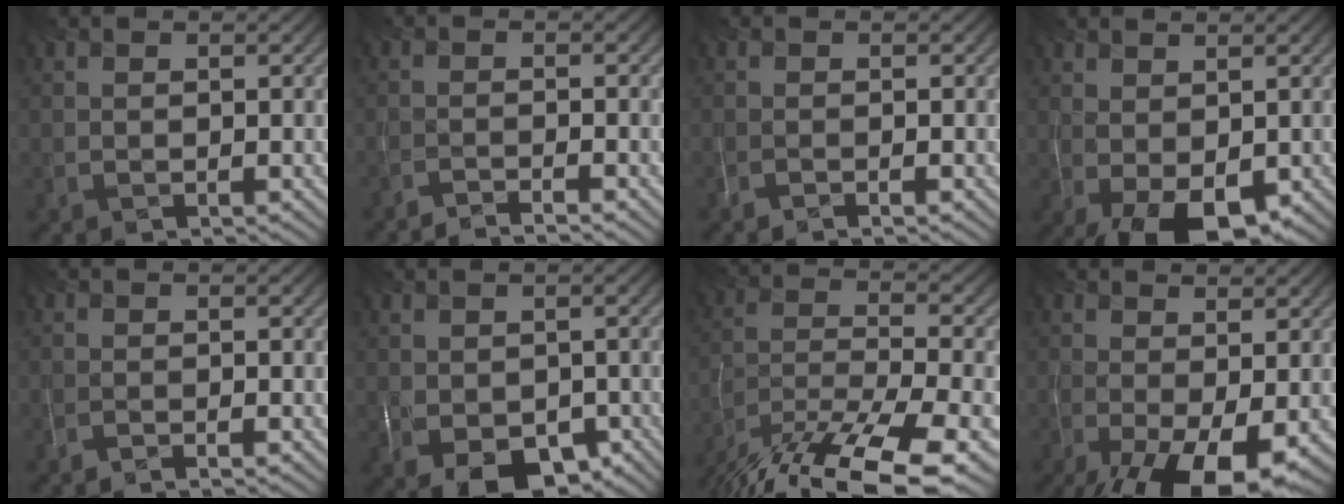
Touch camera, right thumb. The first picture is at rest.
{"total": 2.8, "force": [-2.8, -0.4, 0.0], "torque": [0.016, -0.012, -0.064]}
{"total": 0.6, "force": [-0.4, -0.1, 0.4], "torque": [-0.007, 0.002, -0.013]}
{"total": 6.9, "force": [-1.5, 3.4, 5.8], "torque": [-0.098, -0.005, -0.018]}
{"total": 0.7, "force": [-0.7, -0.2, 0.2], "torque": [-0.002, -0.001, -0.018]}
{"total": 7.3, "force": [-3.5, 4.5, 4.6], "torque": [-0.082, -0.028, -0.051]}
{"total": 16.7, "force": [-13.9, 3.3, 8.6], "torque": [-0.162, -0.034, -0.235]}
{"total": 9.7, "force": [-3.8, 3.3, 8.3], "torque": [-0.128, -0.004, -0.058]}